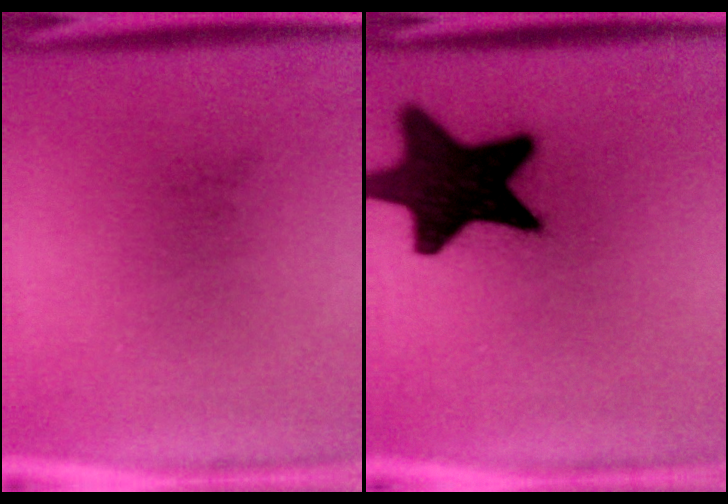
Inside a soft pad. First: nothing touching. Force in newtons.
{"total": 18.3}